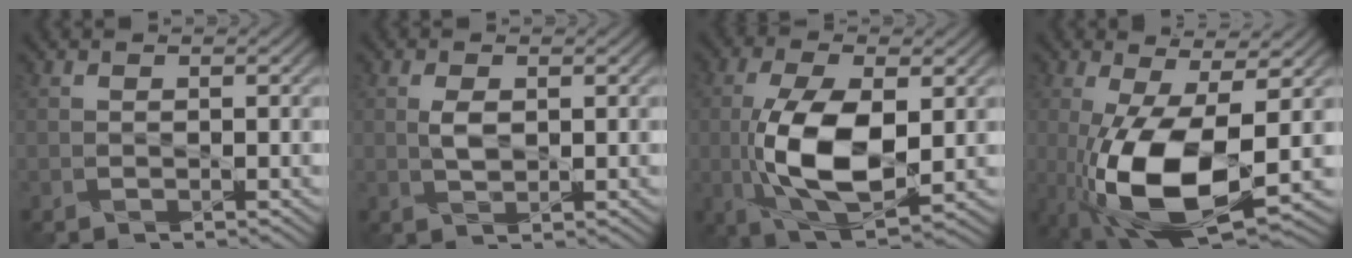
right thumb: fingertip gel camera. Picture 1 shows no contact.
{"total": 2.2, "force": [0.4, 1.1, 1.9], "torque": [-0.044, 0.000, 0.008]}
{"total": 11.6, "force": [-0.9, 5.3, 10.3], "torque": [-0.219, -0.005, -0.011]}
{"total": 12.7, "force": [-2.8, 4.9, 11.4], "torque": [-0.243, -0.025, -0.045]}